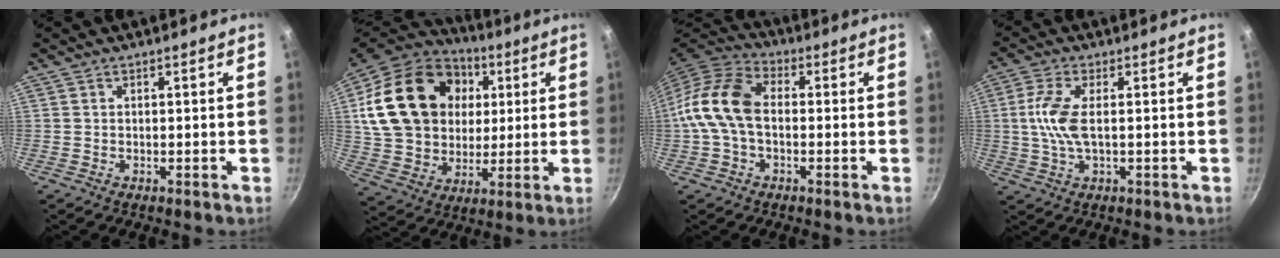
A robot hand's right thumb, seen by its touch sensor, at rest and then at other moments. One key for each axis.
{"total": 27.2, "fx": 6.3, "fy": 20.5, "fz": 16.7, "tx": -0.286, "ty": 0.011, "tz": 0.120}
{"total": 12.6, "fx": -0.6, "fy": 8.1, "fz": 9.6, "tx": -0.172, "ty": 0.037, "tz": -0.032}
{"total": 7.4, "fx": 0.3, "fy": 2.8, "fz": 6.9, "tx": -0.156, "ty": 0.004, "tz": 0.004}